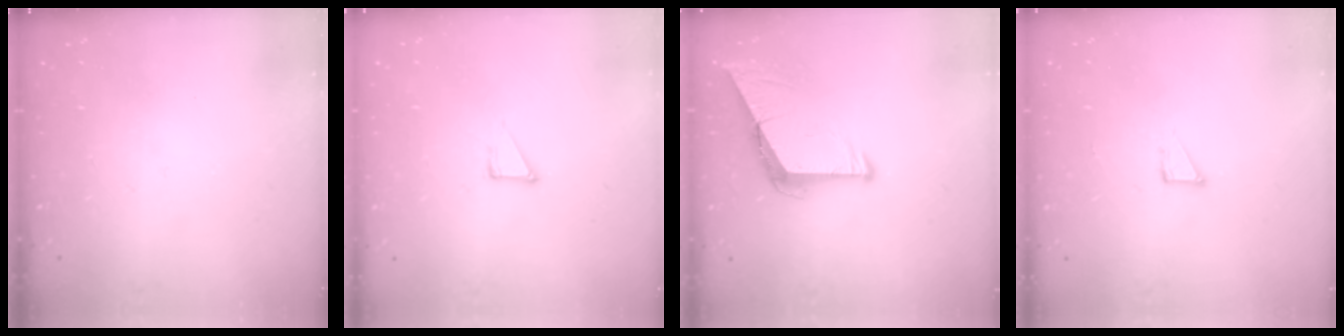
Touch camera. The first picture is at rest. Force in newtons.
{"total": 5.1, "press": 5.0, "slide": 0.4}
{"total": 8.6, "press": 8.5, "slide": 0.8}
{"total": 2.8, "press": 2.8, "slide": 0.2}